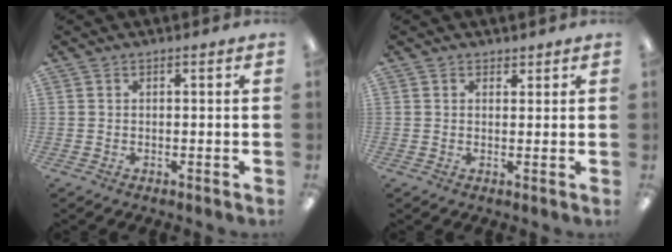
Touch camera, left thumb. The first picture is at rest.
{"total": 1.5, "force": [1.1, 1.1, 0.0], "torque": [0.008, 0.000, 0.018]}